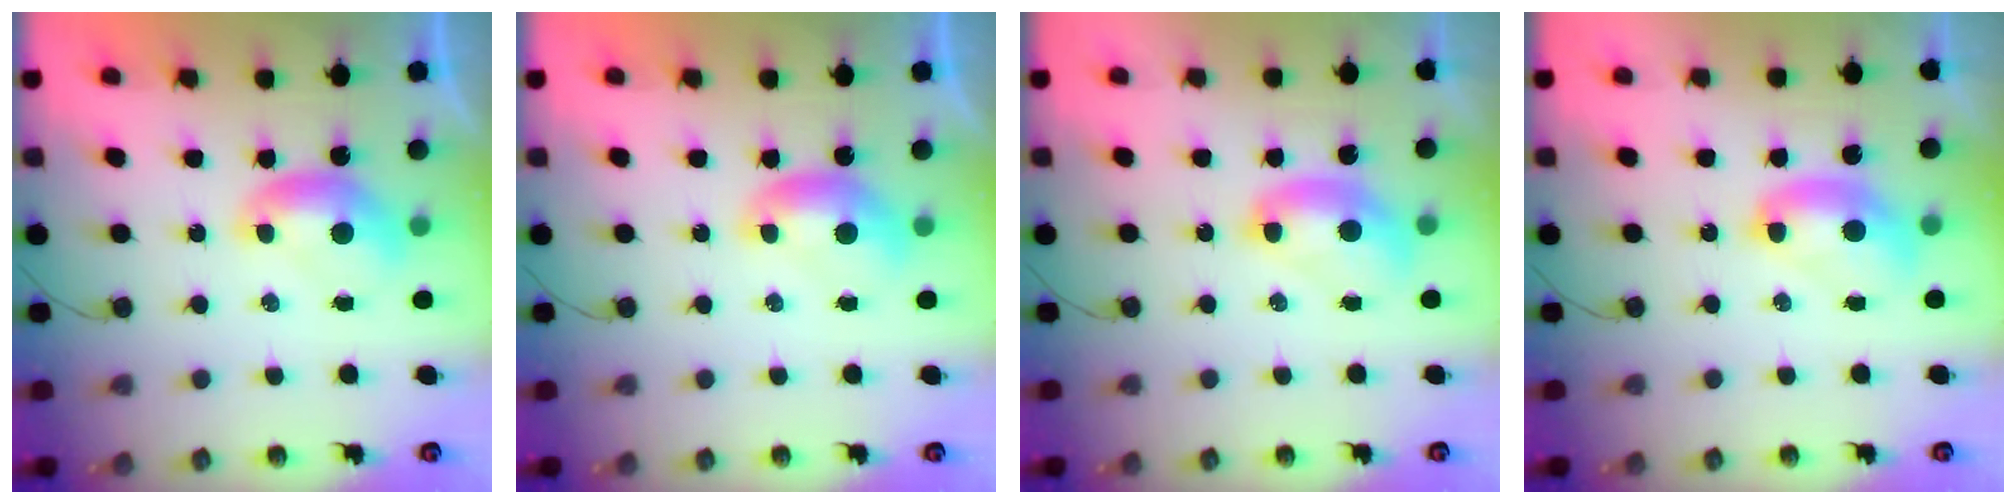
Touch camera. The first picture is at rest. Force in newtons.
{"total": 0.0}
{"total": 2.7, "press": 2.7, "slide": 0.1}
{"total": 2.5, "press": 2.5, "slide": 0.1}